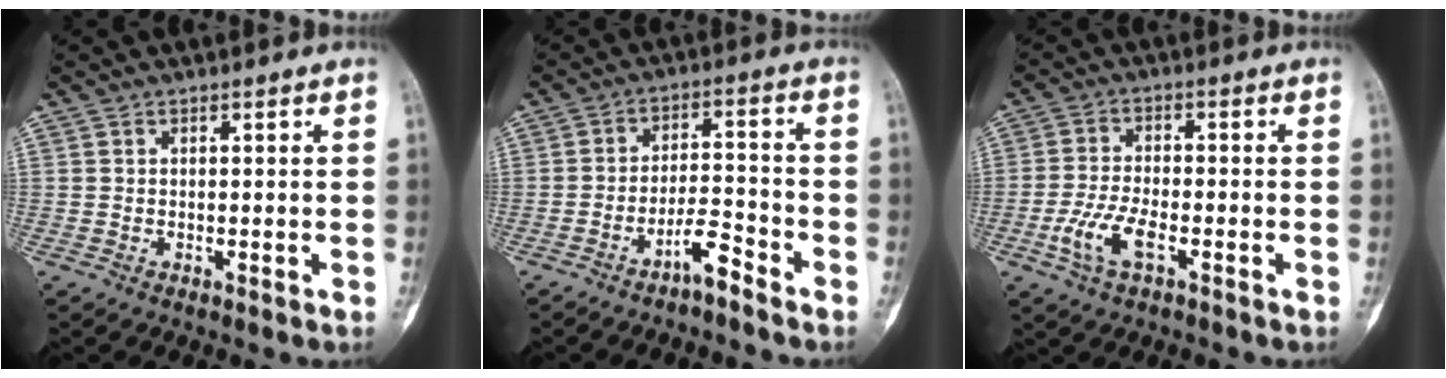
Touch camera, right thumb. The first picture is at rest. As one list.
[{"total": 5.3, "force": [-4.0, 1.2, 3.4], "torque": [-0.055, 0.041, -0.071]}, {"total": 6.9, "force": [-2.9, 2.9, 5.6], "torque": [-0.123, 0.011, -0.056]}]